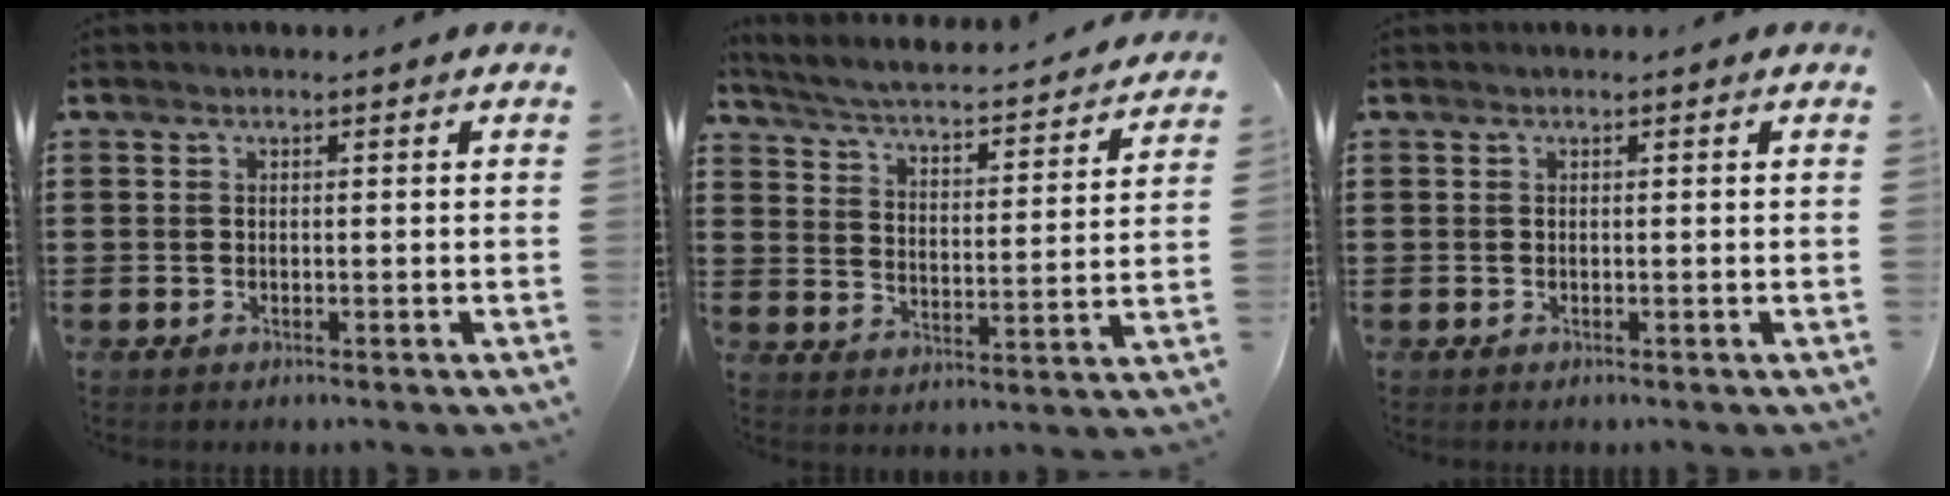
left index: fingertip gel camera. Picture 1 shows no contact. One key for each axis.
{"total": 2.9, "fx": 2.7, "fy": -0.2, "fz": 0.9, "tx": -0.038, "ty": -0.031, "tz": 0.034}
{"total": 0.0}